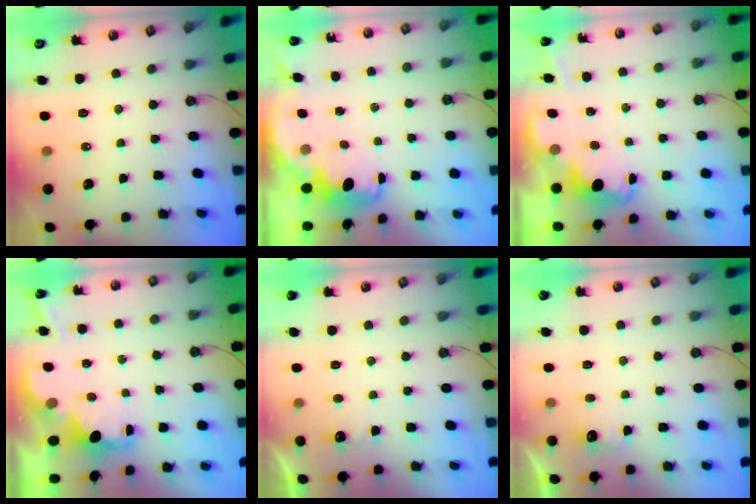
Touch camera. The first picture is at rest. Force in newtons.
{"total": 2.2, "press": 2.2, "slide": 0.6}
{"total": 2.0, "press": 1.9, "slide": 0.6}
{"total": 2.1, "press": 1.9, "slide": 0.8}
{"total": 2.0, "press": 1.8, "slide": 0.9}
{"total": 4.3, "press": 4.3, "slide": 0.8}